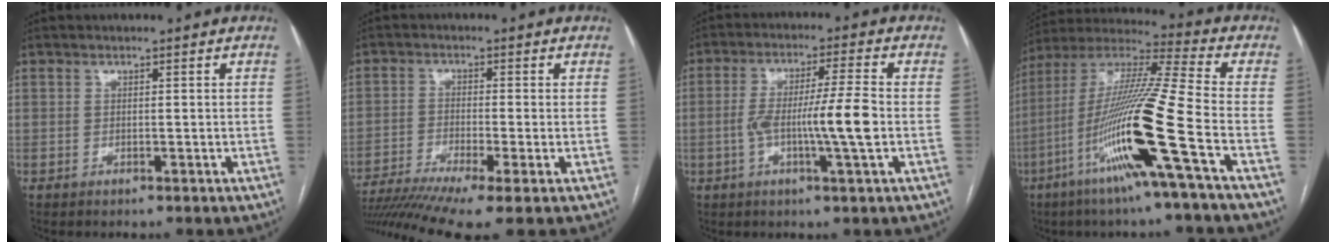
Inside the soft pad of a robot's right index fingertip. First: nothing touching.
{"total": 12.5, "force": [-9.3, 0.2, 8.4], "torque": [-0.149, -0.020, -0.157]}
{"total": 9.3, "force": [-1.6, -0.3, 9.2], "torque": [-0.167, 0.003, -0.030]}
{"total": 19.3, "force": [-7.3, -1.4, 17.8], "torque": [-0.363, -0.021, -0.149]}